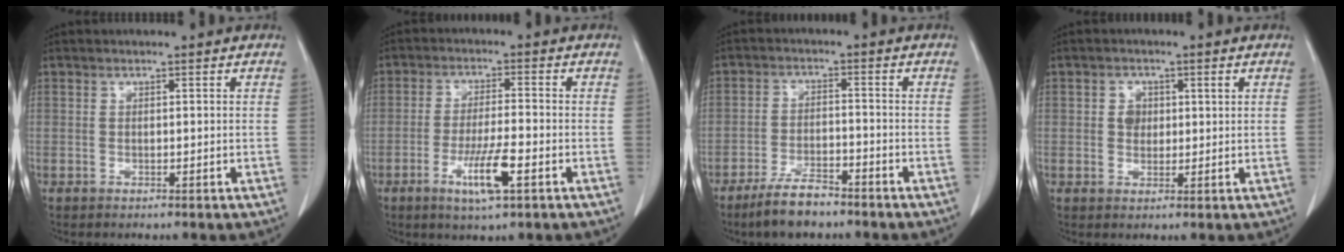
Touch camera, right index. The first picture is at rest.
{"total": 7.2, "force": [-3.1, 0.6, 6.4], "torque": [-0.122, -0.012, -0.054]}
{"total": 6.4, "force": [-5.1, 1.8, 3.4], "torque": [-0.072, -0.007, -0.092]}
{"total": 2.6, "force": [0.6, 2.1, 1.3], "torque": [-0.020, 0.004, 0.011]}